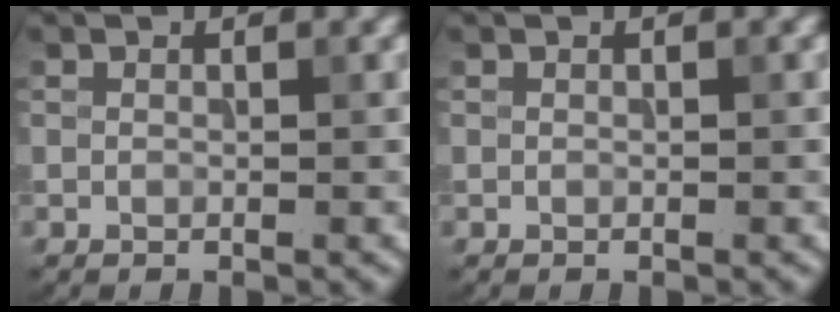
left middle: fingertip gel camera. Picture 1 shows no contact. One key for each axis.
{"total": 0.0}